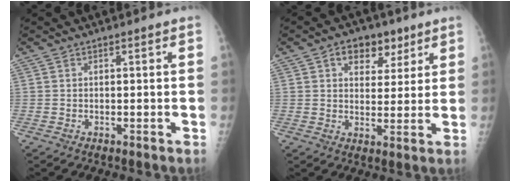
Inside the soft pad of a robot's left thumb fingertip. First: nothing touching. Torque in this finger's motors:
{"motor_torque": [0.18, 0.20, 0.34, -0.04, 0.11]}